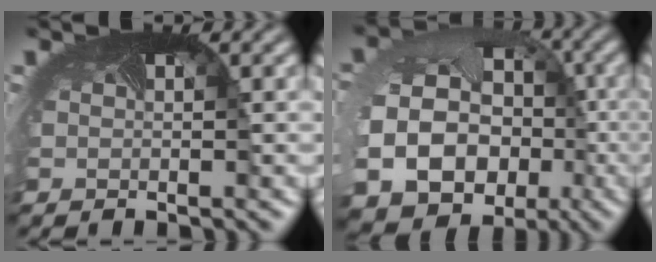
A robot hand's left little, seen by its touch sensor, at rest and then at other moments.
{"total": 20.5, "force": [-4.8, 18.0, 8.5], "torque": [-0.200, -0.059, -0.077]}